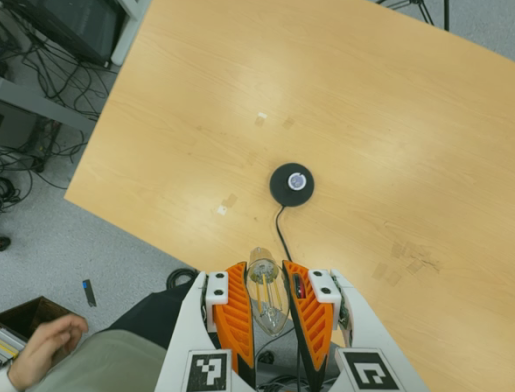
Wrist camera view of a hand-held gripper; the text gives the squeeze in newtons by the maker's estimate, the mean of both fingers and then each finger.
{"total": 22.4, "left": 24.8, "right": 20.0}